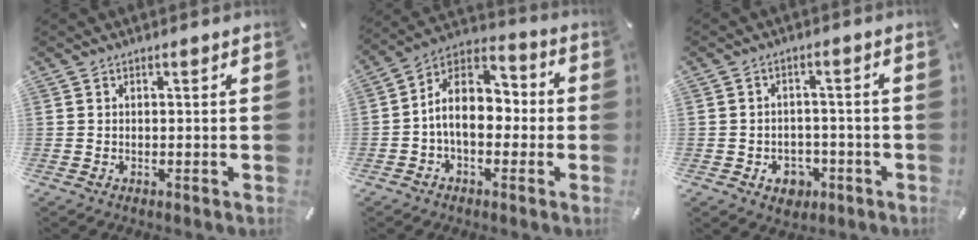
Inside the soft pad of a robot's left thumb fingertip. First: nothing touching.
{"total": 11.0, "force": [-1.8, 8.0, 7.3], "torque": [-0.139, 0.011, -0.036]}
{"total": 5.3, "force": [-2.2, 4.5, 1.9], "torque": [-0.022, 0.008, -0.039]}